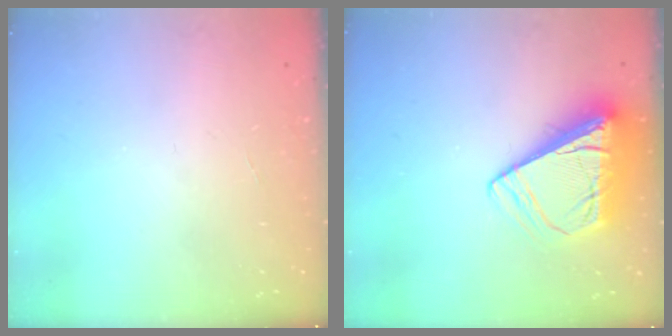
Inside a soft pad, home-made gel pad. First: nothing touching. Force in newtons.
{"total": 11.7, "press": 11.6, "slide": 1.5}